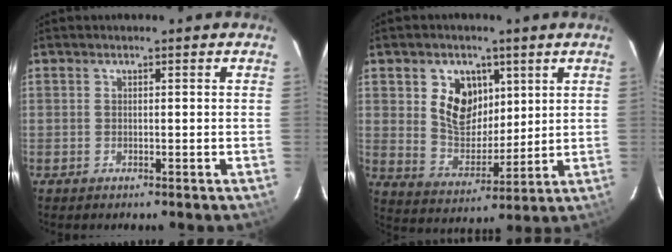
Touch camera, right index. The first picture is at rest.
{"total": 10.4, "force": [3.9, 7.7, 5.8], "torque": [-0.110, 0.003, 0.082]}